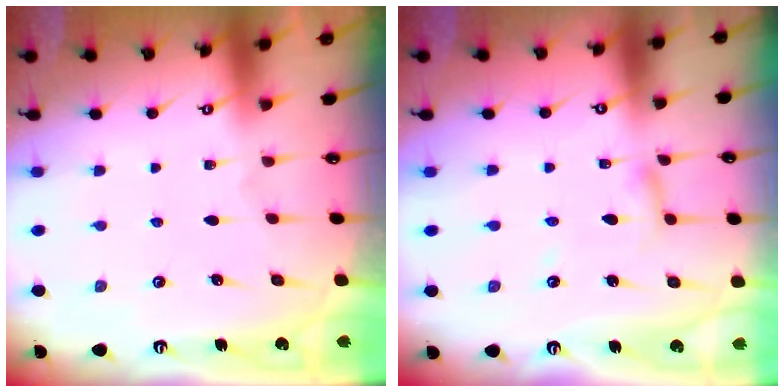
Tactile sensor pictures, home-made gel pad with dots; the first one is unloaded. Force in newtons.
{"total": 3.5, "press": 3.5, "slide": 0.3}